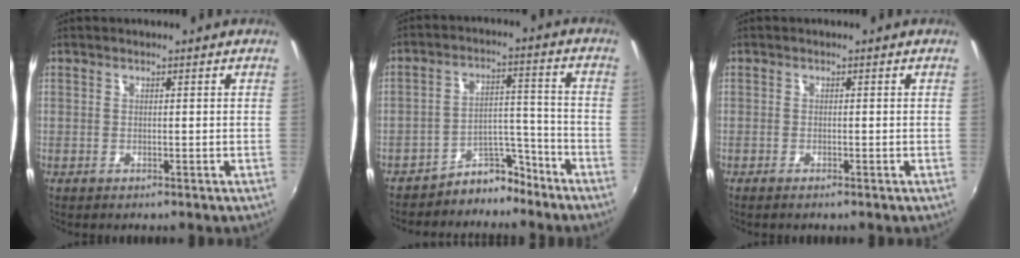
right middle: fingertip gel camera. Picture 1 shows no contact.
{"total": 7.3, "force": [-6.5, 3.0, 1.1], "torque": [-0.010, 0.040, -0.099]}
{"total": 1.0, "force": [-0.8, 0.0, 0.6], "torque": [-0.013, -0.004, -0.016]}